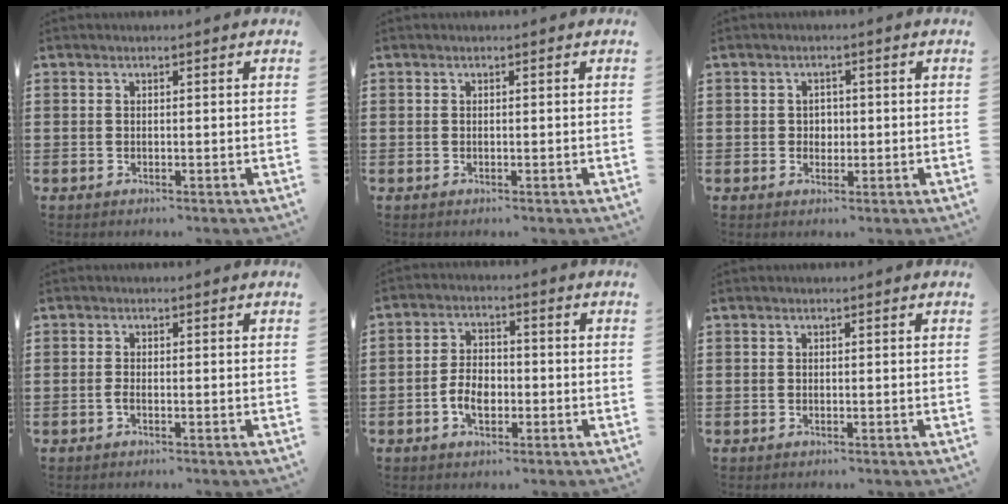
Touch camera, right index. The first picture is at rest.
{"total": 0.0}
{"total": 1.6, "force": [0.1, 1.4, 0.6], "torque": [-0.017, 0.007, 0.000]}
{"total": 1.0, "force": [-0.6, 0.0, 0.8], "torque": [-0.019, -0.009, -0.008]}
{"total": 4.7, "force": [-1.6, 2.7, 3.5], "torque": [-0.079, -0.001, -0.032]}
{"total": 0.0}